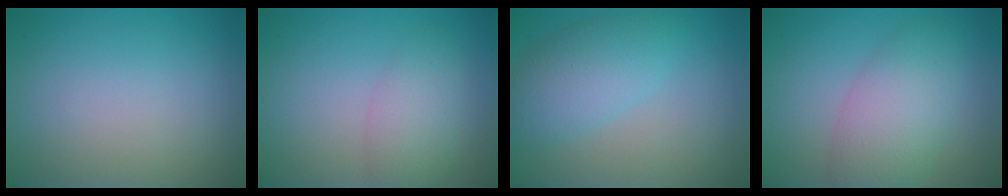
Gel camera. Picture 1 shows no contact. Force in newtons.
{"total": 3.0, "press": 3.0, "slide": 0.0}
{"total": 4.8, "press": 4.8, "slide": 0.3}
{"total": 5.3, "press": 5.3, "slide": 0.1}